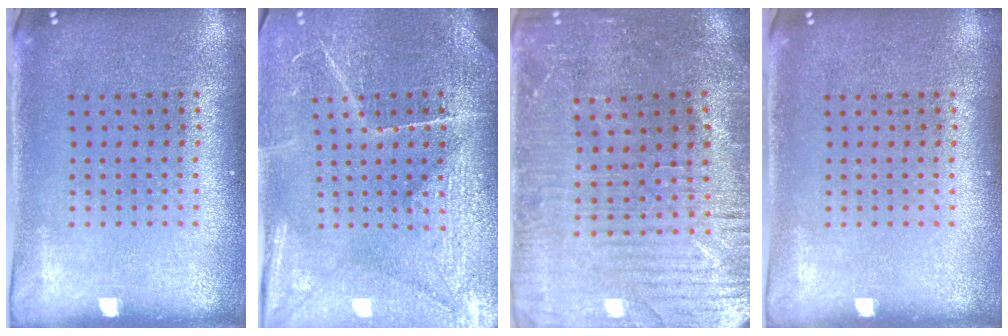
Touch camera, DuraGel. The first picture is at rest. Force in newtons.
{"total": 3.8, "press": 3.7, "slide": 1.1}
{"total": 2.2, "press": 2.2, "slide": 0.5}
{"total": 0.0}